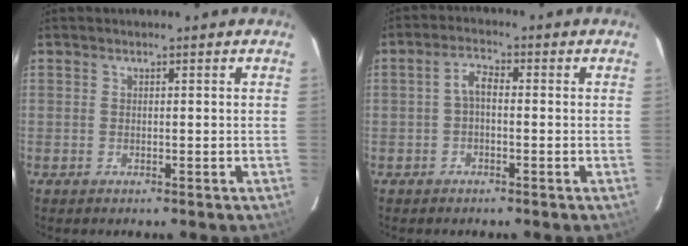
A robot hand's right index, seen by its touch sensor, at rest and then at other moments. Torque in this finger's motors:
{"motor_torque": [0.35, -0.15, 0.28, 0.05]}